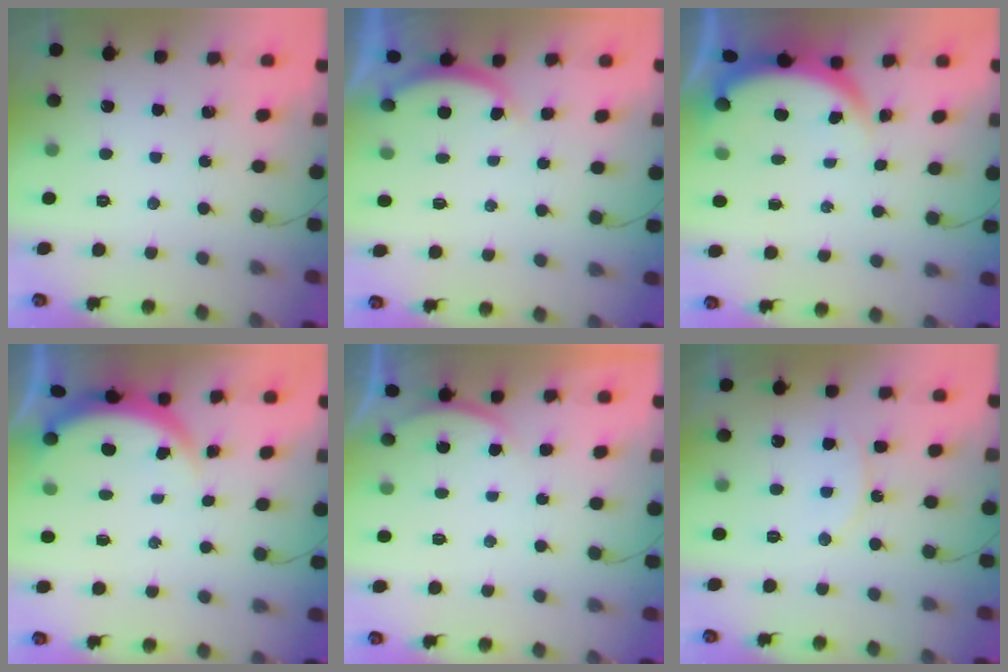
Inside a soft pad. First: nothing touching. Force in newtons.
{"total": 2.5, "press": 2.4, "slide": 0.6}
{"total": 3.8, "press": 3.8, "slide": 0.1}
{"total": 3.9, "press": 3.6, "slide": 1.5}
{"total": 2.8, "press": 2.7, "slide": 0.6}
{"total": 8.0, "press": 8.0, "slide": 0.5}